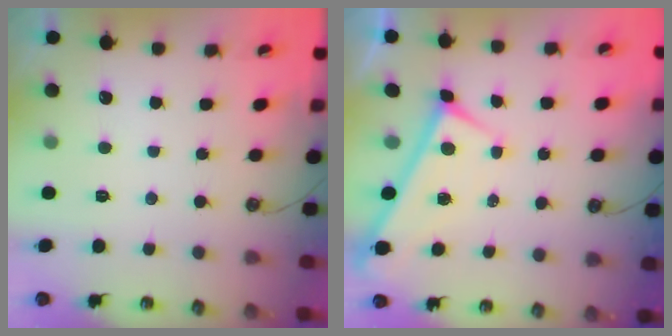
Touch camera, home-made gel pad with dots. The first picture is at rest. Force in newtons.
{"total": 0.0}